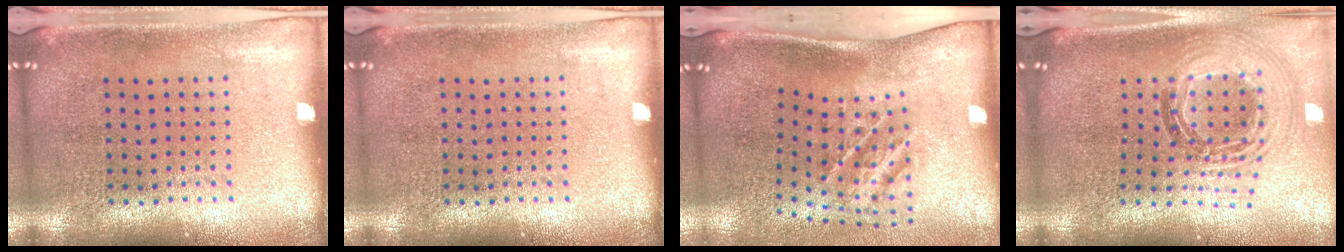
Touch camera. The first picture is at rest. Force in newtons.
{"total": 0.0}
{"total": 2.3, "press": 1.3, "slide": 1.9}
{"total": 1.4, "press": 1.2, "slide": 0.7}